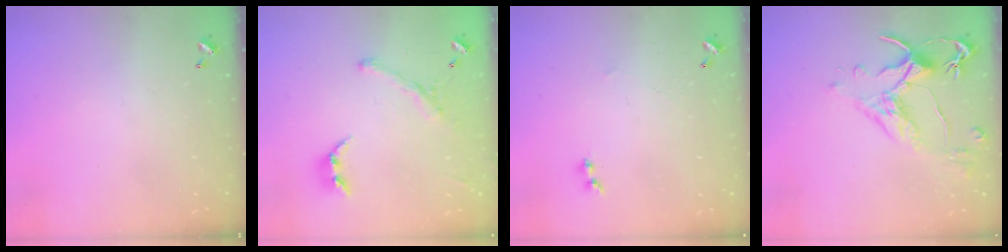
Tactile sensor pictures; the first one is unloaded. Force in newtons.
{"total": 2.4, "press": 2.0, "slide": 1.3}
{"total": 1.0, "press": 0.3, "slide": 1.0}
{"total": 2.6, "press": 2.2, "slide": 1.3}